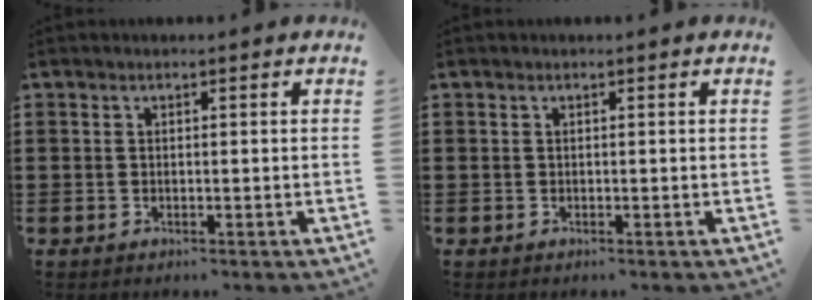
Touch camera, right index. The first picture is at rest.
{"total": 0.0}